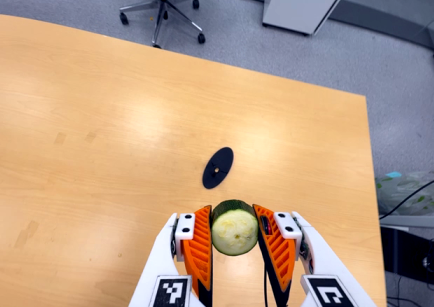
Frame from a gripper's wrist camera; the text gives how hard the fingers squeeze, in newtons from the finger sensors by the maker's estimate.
{"total": 12.0, "left": 10.8, "right": 13.3}